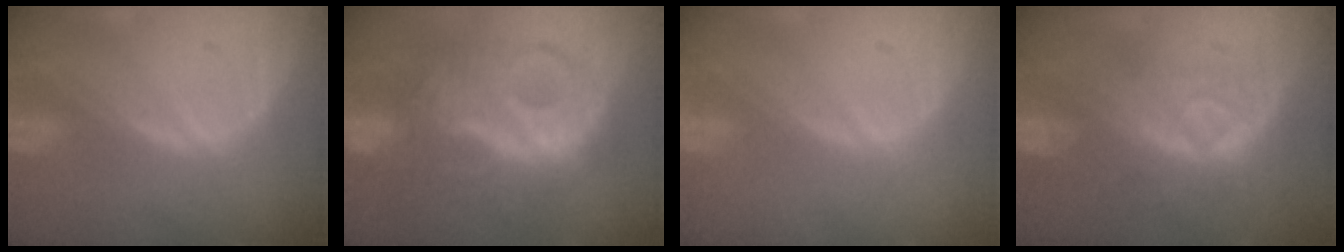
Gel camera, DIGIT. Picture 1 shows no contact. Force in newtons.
{"total": 10.2, "press": 10.2, "slide": 0.4}
{"total": 0.0}
{"total": 8.3, "press": 7.5, "slide": 3.6}